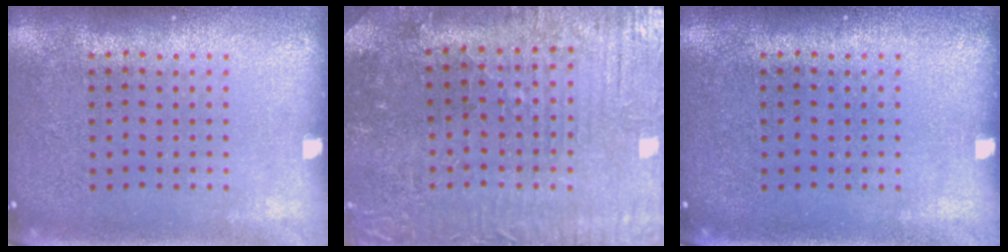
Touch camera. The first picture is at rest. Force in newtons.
{"total": 1.6, "press": 1.5, "slide": 0.5}
{"total": 0.0}